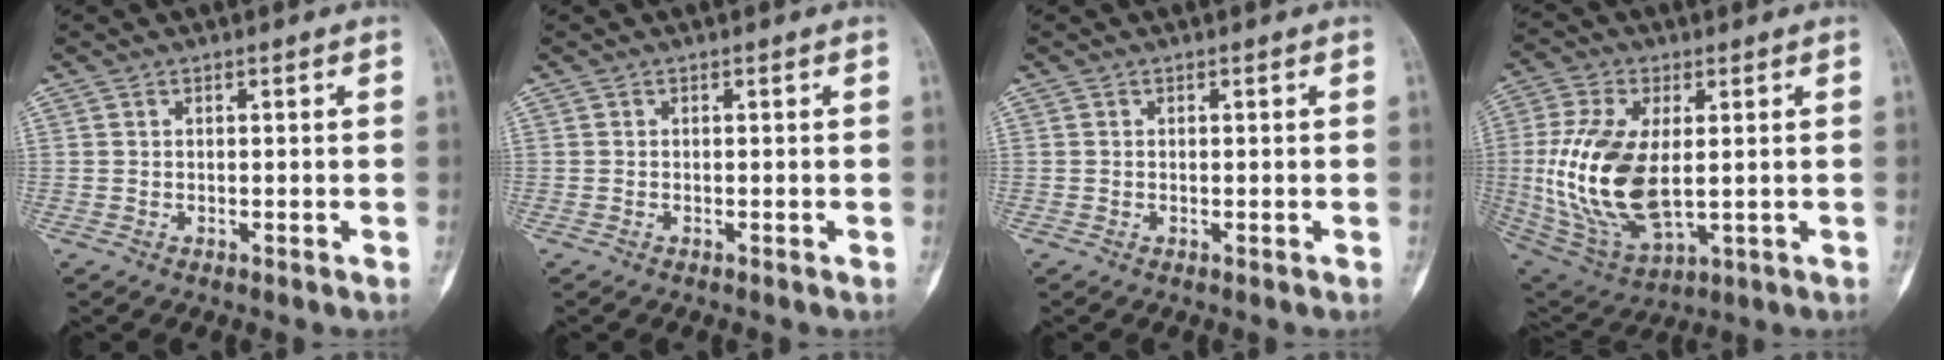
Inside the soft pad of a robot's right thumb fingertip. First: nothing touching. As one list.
[{"total": 0.0}, {"total": 0.0}, {"total": 18.4, "force": [0.5, 9.7, 15.6], "torque": [-0.326, -0.013, 0.025]}]